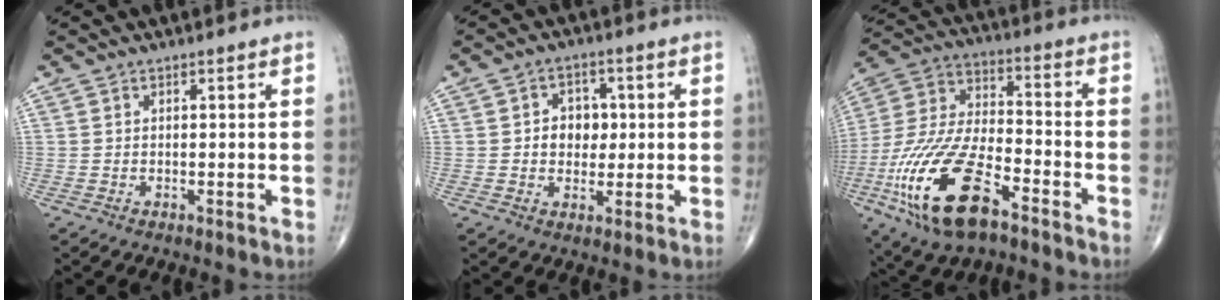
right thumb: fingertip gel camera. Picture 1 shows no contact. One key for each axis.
{"total": 6.0, "fx": 0.5, "fy": 4.8, "fz": 3.6, "tx": -0.016, "ty": 0.004, "tz": 0.005}
{"total": 22.5, "fx": -10.6, "fy": 9.6, "fz": 17.3, "tx": -0.390, "ty": 0.029, "tz": -0.194}